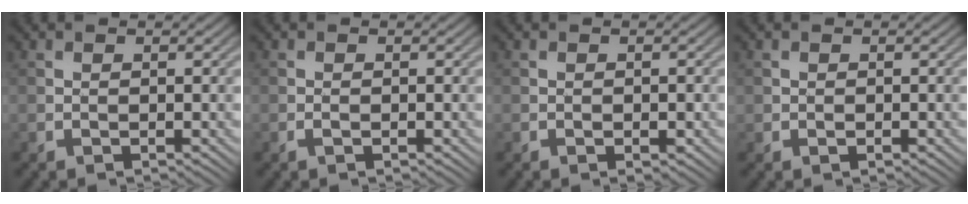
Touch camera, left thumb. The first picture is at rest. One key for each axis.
{"total": 0.6, "fx": -0.2, "fy": 0.2, "fz": 0.5, "tx": -0.013, "ty": -0.001, "tz": -0.005}
{"total": 1.5, "fx": -0.5, "fy": 0.8, "fz": 1.2, "tx": -0.017, "ty": 0.000, "tz": -0.007}
{"total": 0.7, "fx": -0.2, "fy": 0.6, "fz": 0.2, "tx": -0.002, "ty": -0.002, "tz": -0.006}